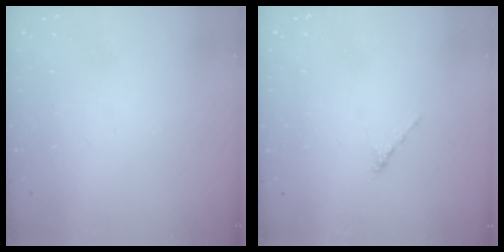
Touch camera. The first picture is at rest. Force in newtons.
{"total": 0.0}